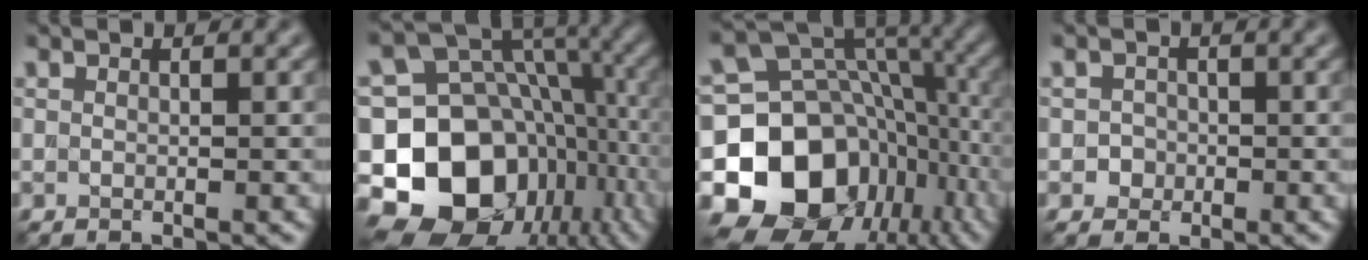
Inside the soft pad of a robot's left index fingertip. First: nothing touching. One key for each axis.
{"total": 17.1, "fx": -5.2, "fy": 13.3, "fz": 9.3, "tx": -0.168, "ty": 0.000, "tz": -0.087}
{"total": 16.4, "fx": -5.0, "fy": 12.6, "fz": 9.1, "tx": -0.176, "ty": -0.010, "tz": -0.082}
{"total": 1.3, "fx": -0.3, "fy": 1.3, "fz": 0.2, "tx": 0.012, "ty": 0.000, "tz": -0.009}